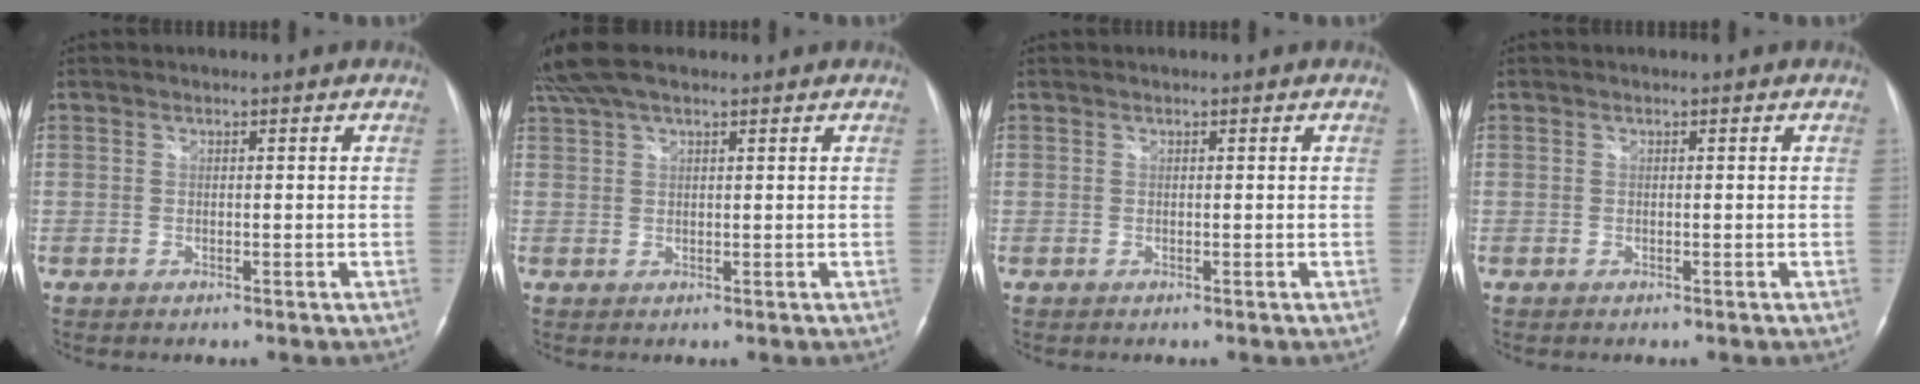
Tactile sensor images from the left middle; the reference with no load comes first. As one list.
[{"total": 7.1, "force": [5.4, 2.0, 4.2], "torque": [-0.090, 0.038, 0.103]}, {"total": 0.0}, {"total": 0.0}]